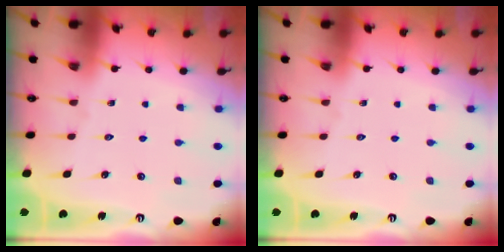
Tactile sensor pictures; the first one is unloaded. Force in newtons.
{"total": 0.0}